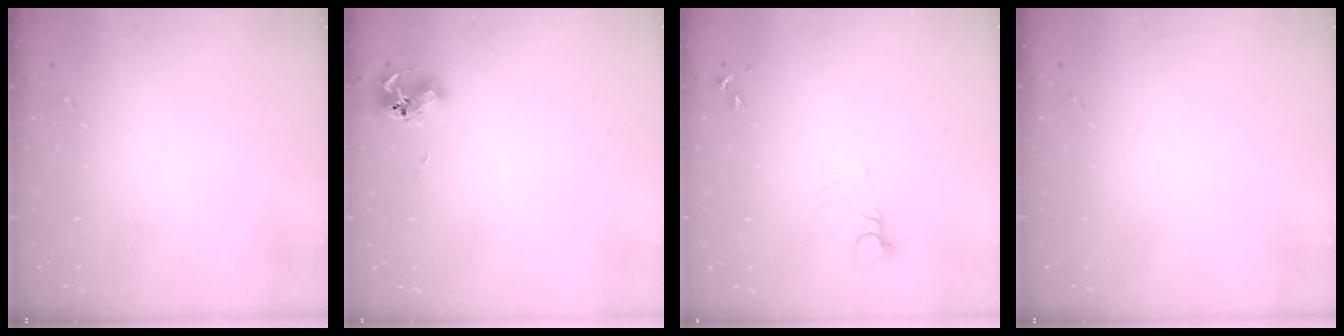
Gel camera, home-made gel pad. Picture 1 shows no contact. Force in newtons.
{"total": 6.8, "press": 6.8, "slide": 0.9}
{"total": 3.6, "press": 3.6, "slide": 0.3}
{"total": 0.0}